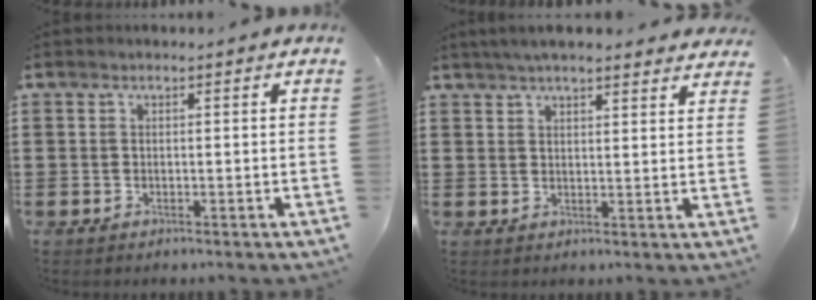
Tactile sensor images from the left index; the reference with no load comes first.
{"total": 4.0, "force": [3.7, 0.4, 1.4], "torque": [-0.037, -0.002, 0.069]}